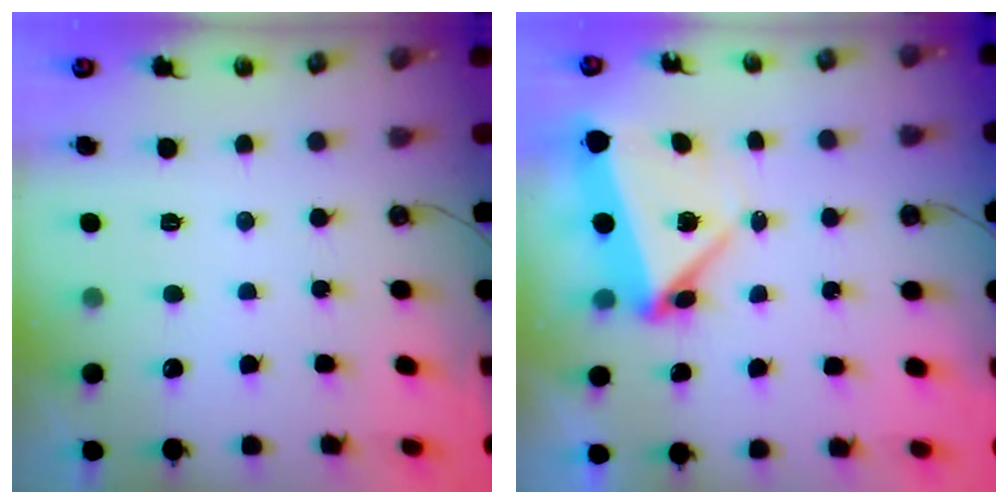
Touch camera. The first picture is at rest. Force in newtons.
{"total": 5.6, "press": 5.5, "slide": 1.3}